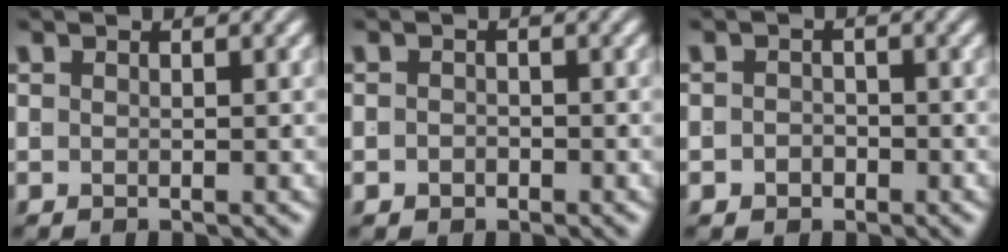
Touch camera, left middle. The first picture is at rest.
{"total": 1.1, "force": [-0.8, 0.6, 0.0], "torque": [-0.001, -0.013, -0.008]}
{"total": 1.7, "force": [-1.2, 1.2, 0.1], "torque": [-0.001, -0.013, -0.017]}